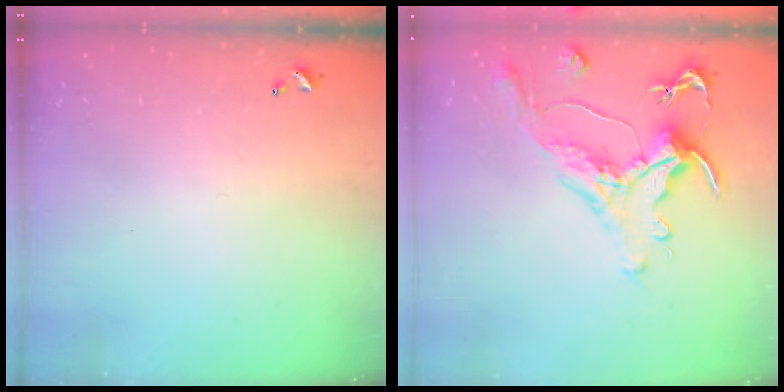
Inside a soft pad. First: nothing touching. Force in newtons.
{"total": 1.5, "press": 0.4, "slide": 1.5}